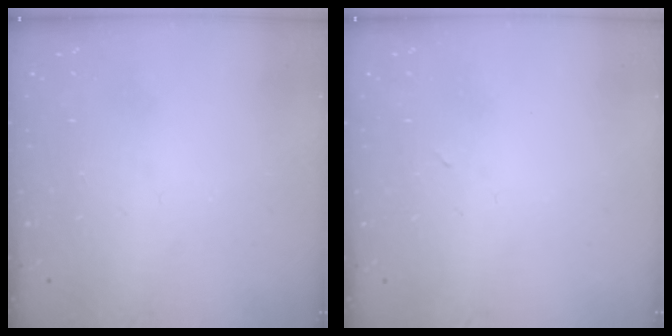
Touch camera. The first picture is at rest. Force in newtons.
{"total": 2.4, "press": 2.3, "slide": 0.8}